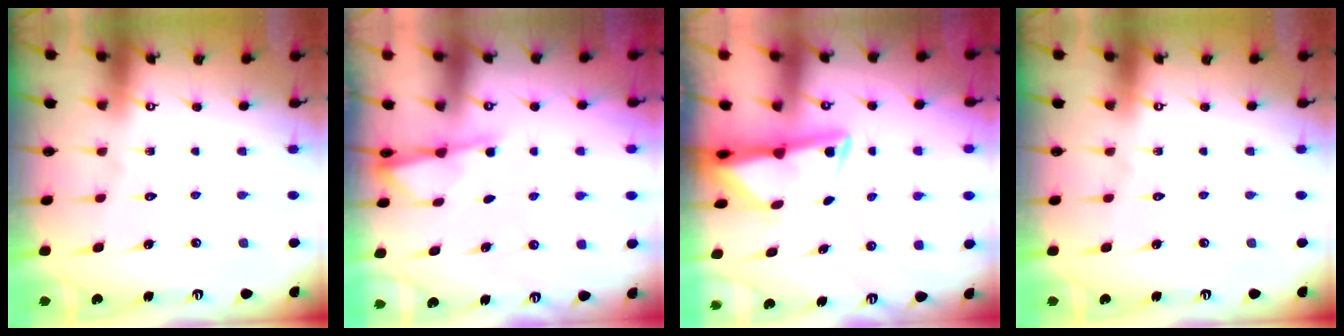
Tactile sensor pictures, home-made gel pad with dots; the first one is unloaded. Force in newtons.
{"total": 1.8, "press": 1.7, "slide": 0.4}
{"total": 2.8, "press": 2.7, "slide": 0.7}
{"total": 0.0}